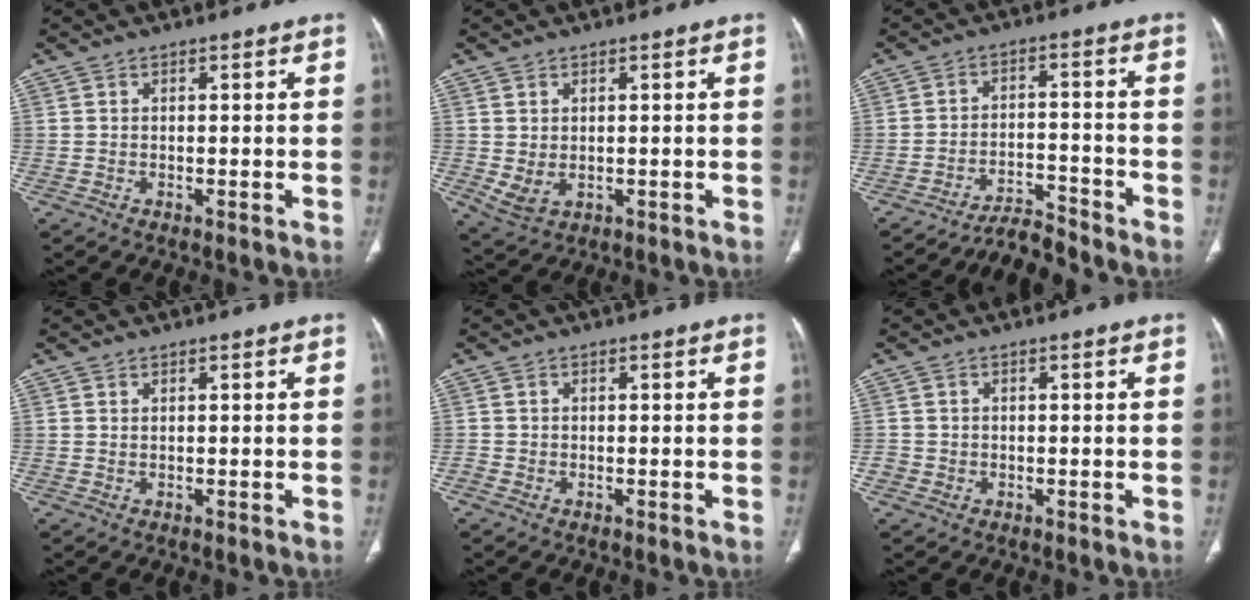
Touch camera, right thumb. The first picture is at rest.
{"total": 3.7, "force": [0.0, 2.5, 2.7], "torque": [-0.055, -0.006, 0.015]}
{"total": 5.2, "force": [-5.2, 0.3, 0.3], "torque": [-0.011, 0.050, -0.085]}
{"total": 0.0}
{"total": 1.6, "force": [-0.9, 1.3, 0.3], "torque": [-0.003, 0.005, -0.021]}
{"total": 1.8, "force": [-0.4, 1.7, 0.3], "torque": [0.001, 0.006, -0.006]}